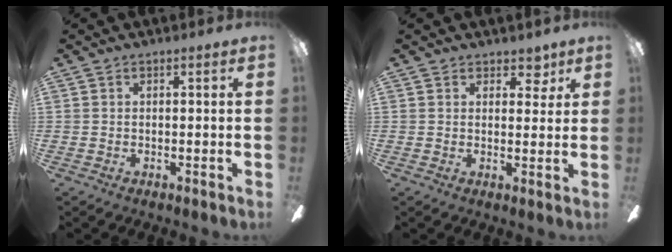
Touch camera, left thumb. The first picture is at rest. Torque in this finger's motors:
{"motor_torque": [0.05, -0.18, -0.46, 0.23, 0.00]}